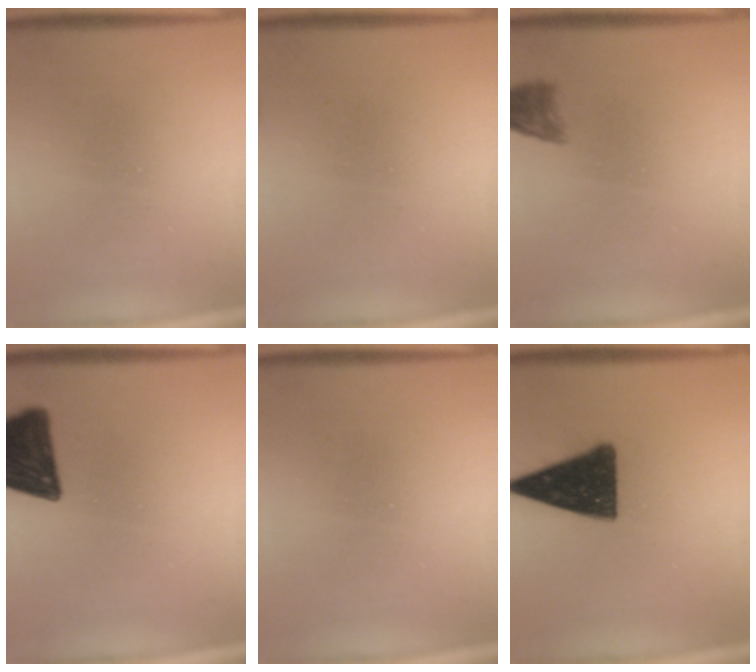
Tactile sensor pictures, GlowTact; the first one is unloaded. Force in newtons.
{"total": 1.1}
{"total": 3.0}
{"total": 15.3}
{"total": 0.0}
{"total": 14.6}